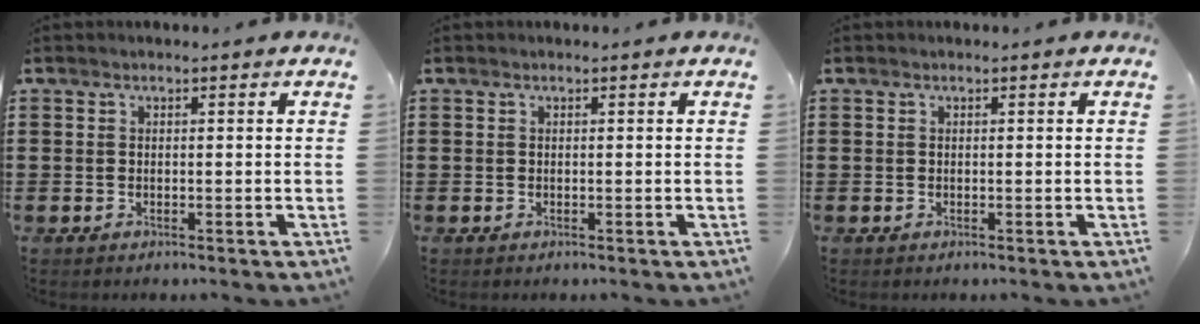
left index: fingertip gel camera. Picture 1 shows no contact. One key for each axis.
{"total": 0.0}
{"total": 0.0}